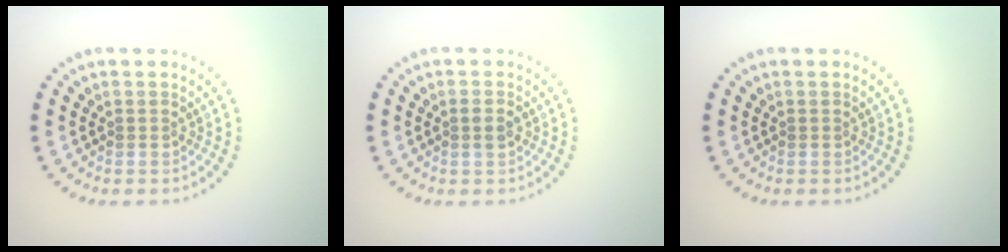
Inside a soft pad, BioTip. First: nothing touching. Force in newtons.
{"total": 1.2, "press": 1.2, "slide": 0.4}
{"total": 0.0}